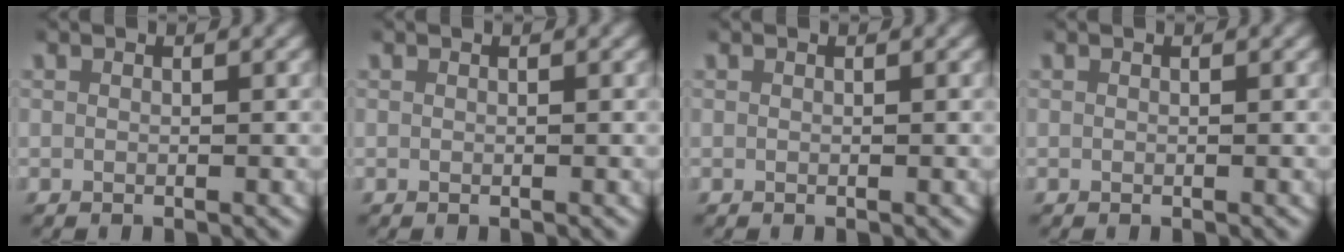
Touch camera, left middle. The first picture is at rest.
{"total": 0.0}
{"total": 0.0}
{"total": 0.0}